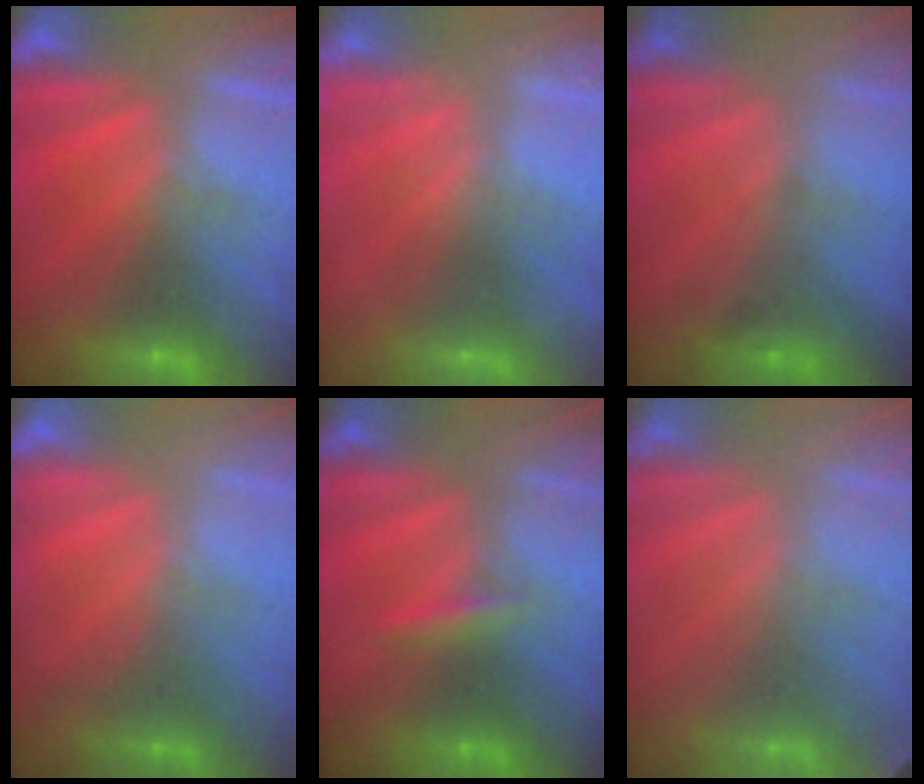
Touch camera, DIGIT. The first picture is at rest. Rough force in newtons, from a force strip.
{"total": 2.3}
{"total": 2.2}
{"total": 2.5}
{"total": 2.4}
{"total": 2.0}